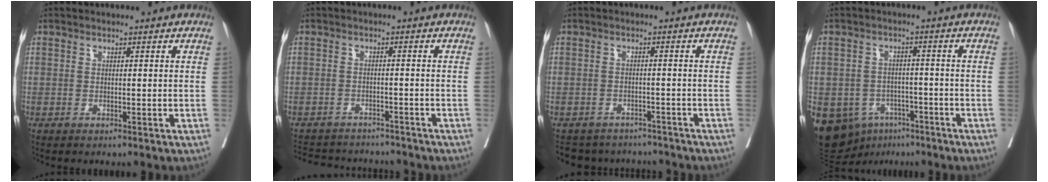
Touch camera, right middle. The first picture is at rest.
{"total": 10.4, "force": [-9.7, 3.1, 2.1], "torque": [-0.038, 0.011, -0.127]}
{"total": 8.1, "force": [-7.6, 3.0, 0.6], "torque": [-0.007, 0.015, -0.093]}
{"total": 14.9, "force": [-8.0, 10.8, 6.5], "torque": [-0.150, 0.006, -0.110]}